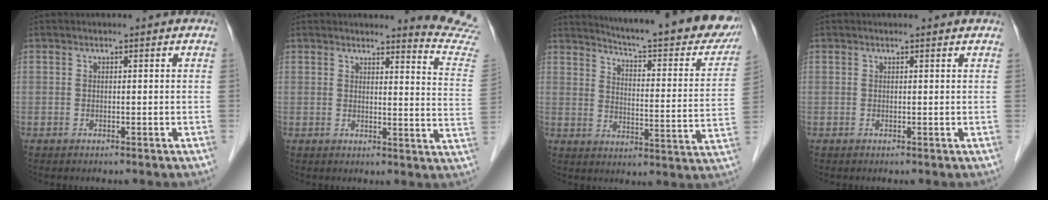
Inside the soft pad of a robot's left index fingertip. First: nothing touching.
{"total": 9.5, "force": [9.4, -1.3, 0.3], "torque": [0.001, -0.126, 0.077]}
{"total": 25.4, "force": [22.4, 2.8, 11.6], "torque": [-0.164, -0.082, 0.269]}
{"total": 0.7, "force": [0.7, -0.1, 0.1], "torque": [-0.013, -0.005, 0.003]}